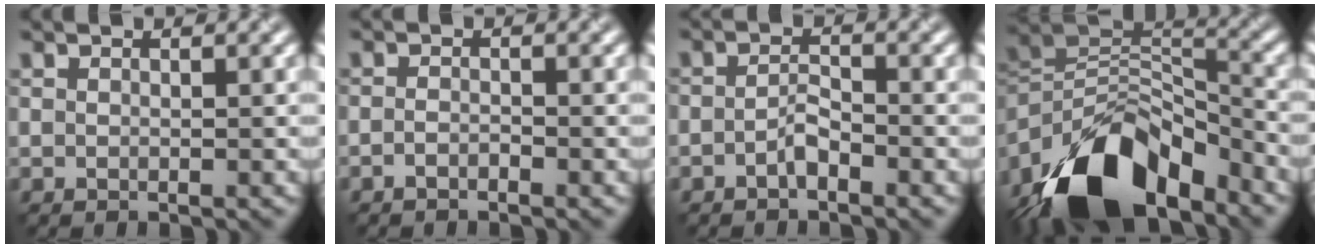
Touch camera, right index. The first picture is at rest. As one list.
[{"total": 0.7, "force": [-0.6, 0.1, 0.3], "torque": [-0.007, 0.001, -0.012]}, {"total": 1.3, "force": [-1.0, 0.4, 0.7], "torque": [-0.017, 0.006, -0.021]}, {"total": 14.0, "force": [-9.6, 6.3, 8.0], "torque": [-0.150, 0.011, -0.172]}]